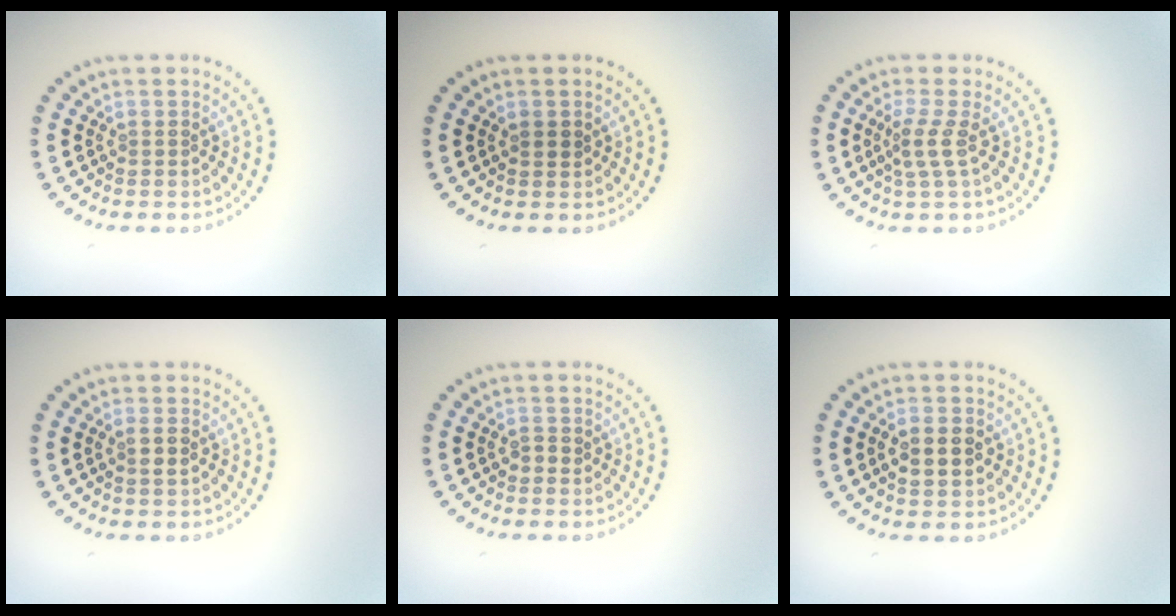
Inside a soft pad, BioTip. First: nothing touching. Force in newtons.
{"total": 0.9, "press": 0.8, "slide": 0.3}
{"total": 2.2, "press": 1.5, "slide": 1.6}
{"total": 1.2, "press": 1.1, "slide": 0.5}
{"total": 1.1, "press": 1.0, "slide": 0.2}
{"total": 2.9, "press": 2.9, "slide": 0.1}